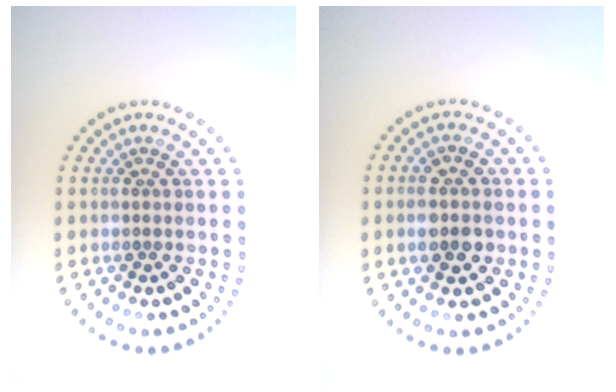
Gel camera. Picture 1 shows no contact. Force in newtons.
{"total": 2.7, "press": 2.7, "slide": 0.3}